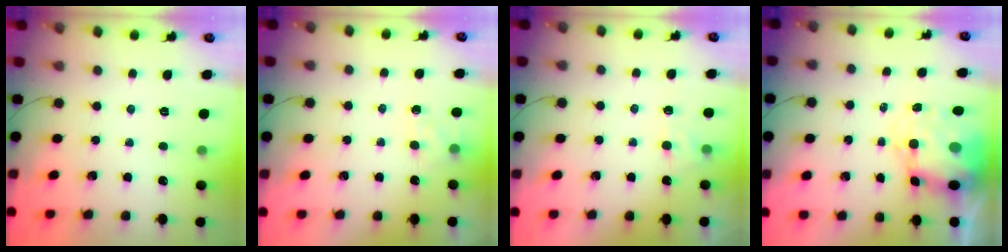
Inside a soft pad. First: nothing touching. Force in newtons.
{"total": 4.4, "press": 4.2, "slide": 1.4}
{"total": 4.3, "press": 4.1, "slide": 1.3}
{"total": 9.3, "press": 9.1, "slide": 2.0}